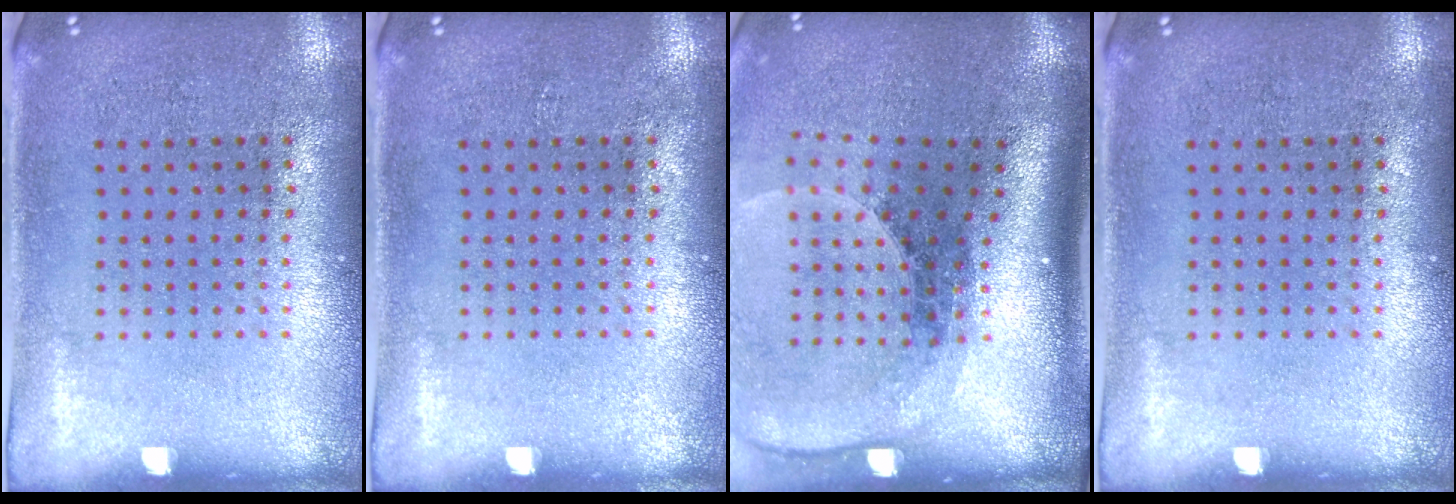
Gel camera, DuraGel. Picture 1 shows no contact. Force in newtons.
{"total": 0.0}
{"total": 2.7, "press": 1.9, "slide": 1.9}
{"total": 0.0}